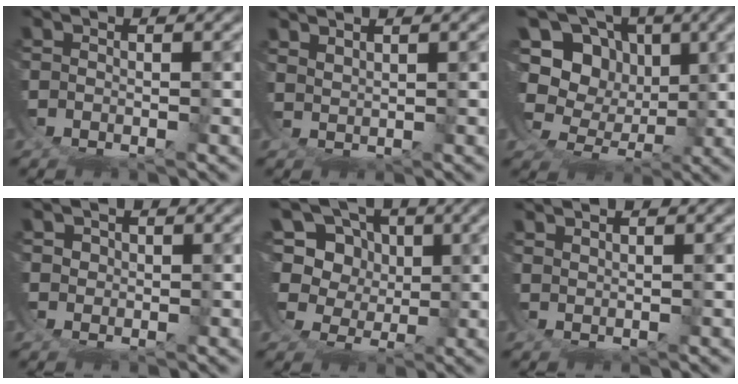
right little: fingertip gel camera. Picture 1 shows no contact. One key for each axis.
{"total": 2.0, "fx": 1.9, "fy": -0.1, "fz": 0.5, "tx": -0.007, "ty": 0.002, "tz": 0.039}
{"total": 14.5, "fx": 0.7, "fy": 11.5, "fz": 8.8, "tx": -0.165, "ty": -0.034, "tz": 0.013}
{"total": 0.8, "fx": 0.5, "fy": 0.4, "fz": 0.4, "tx": -0.012, "ty": -0.007, "tz": 0.017}
{"total": 13.1, "fx": 1.0, "fy": 11.0, "fz": 7.1, "tx": -0.154, "ty": -0.037, "tz": 0.015}
{"total": 1.6, "fx": 1.3, "fy": -0.9, "fz": 0.1, "tx": 0.011, "ty": 0.004, "tz": 0.030}